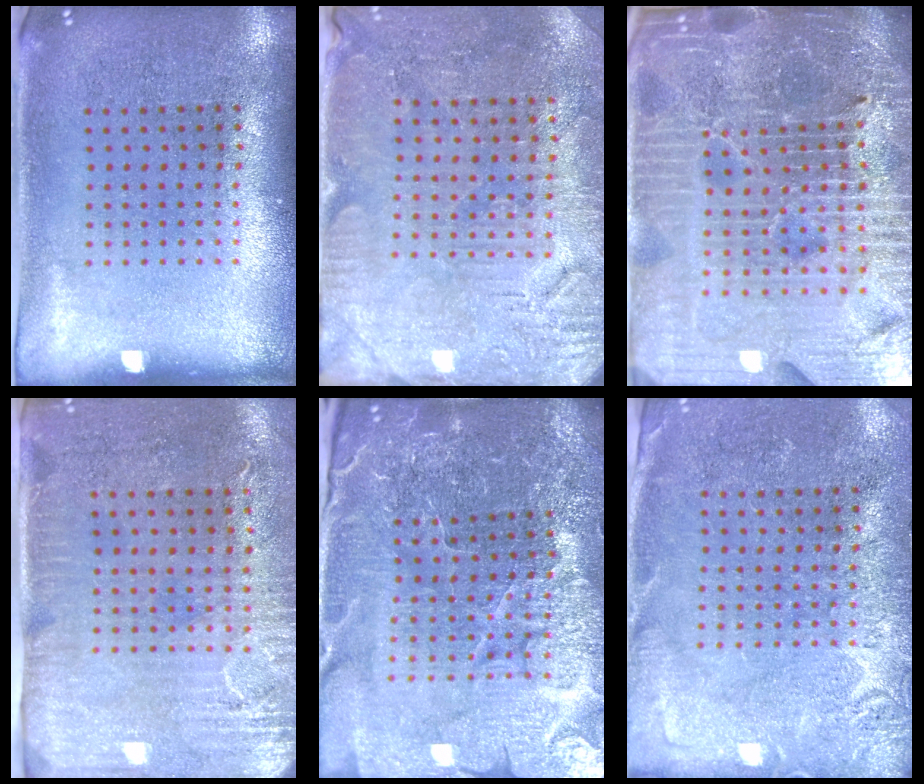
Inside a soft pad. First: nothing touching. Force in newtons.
{"total": 3.1, "press": 3.0, "slide": 0.6}
{"total": 7.2, "press": 6.2, "slide": 3.6}
{"total": 3.0, "press": 2.5, "slide": 1.7}
{"total": 5.4, "press": 5.1, "slide": 1.8}
{"total": 2.7, "press": 2.7, "slide": 0.7}